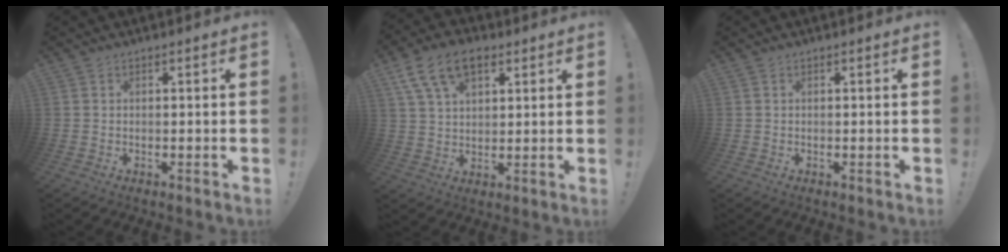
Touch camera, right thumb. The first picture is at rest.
{"total": 12.6, "force": [6.2, 7.5, 8.0], "torque": [-0.142, -0.016, 0.116]}
{"total": 0.0}